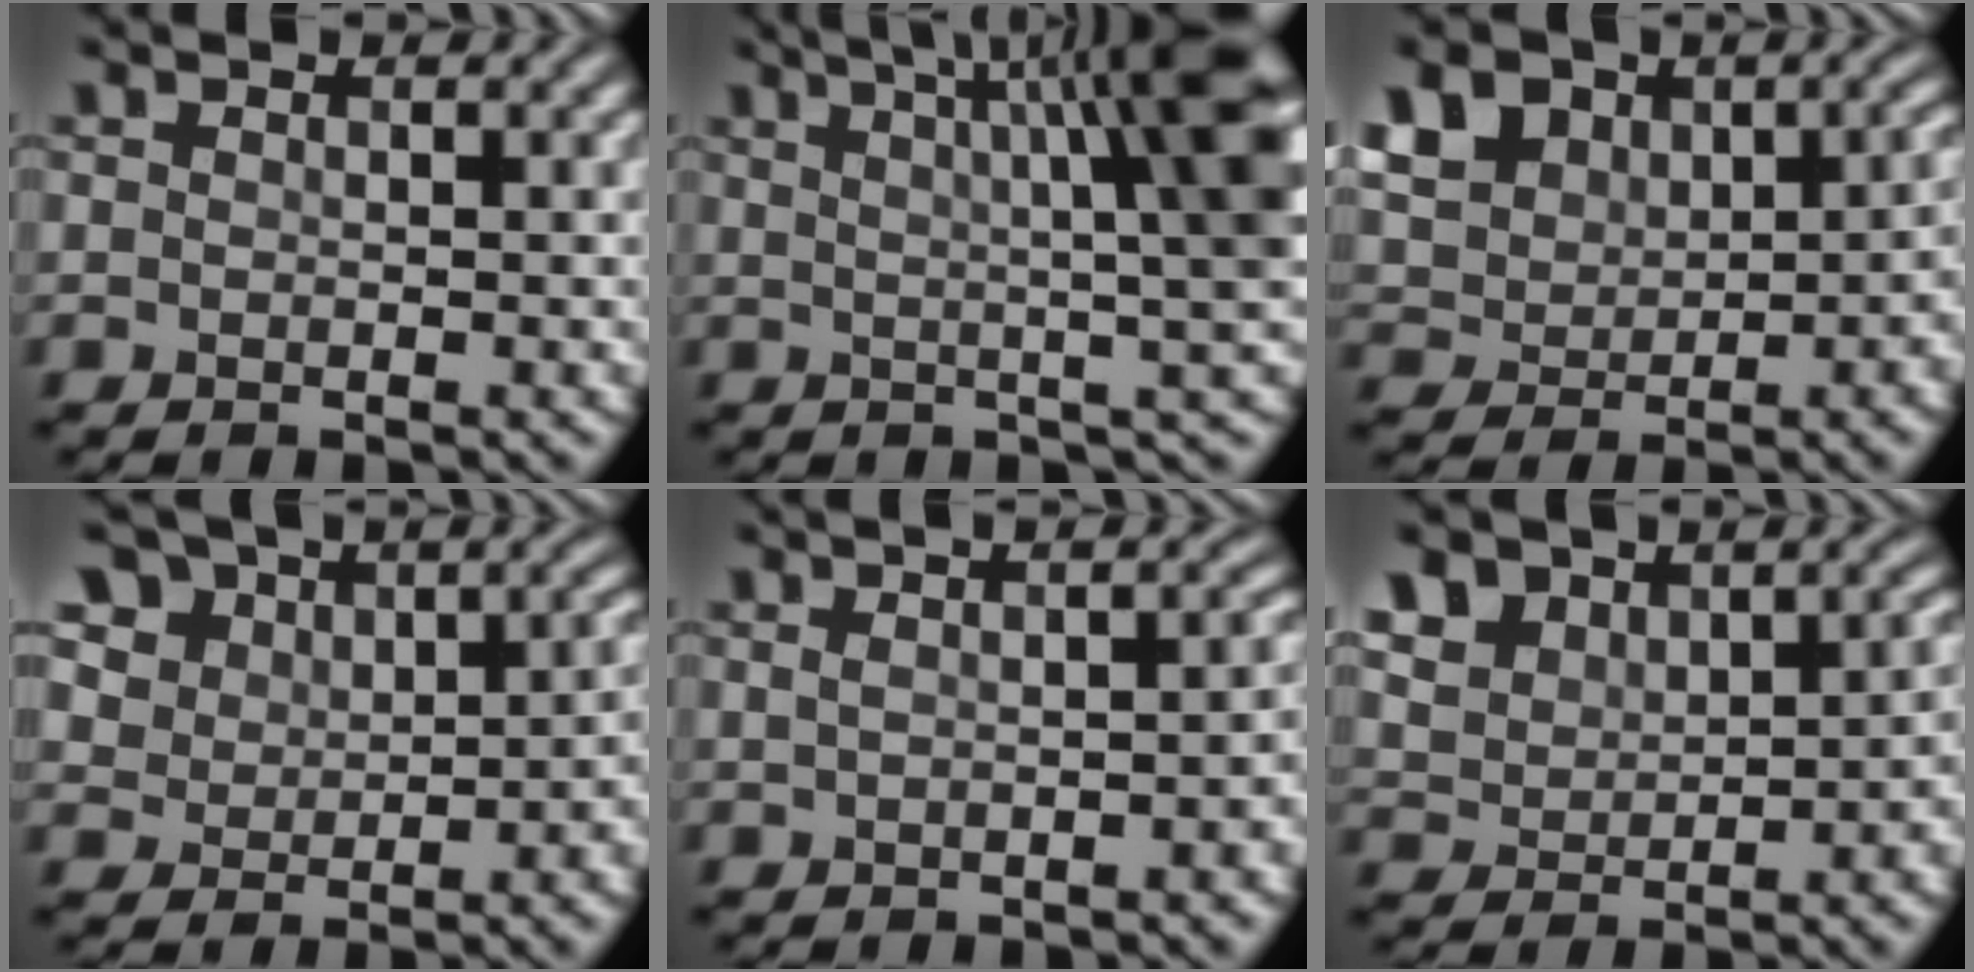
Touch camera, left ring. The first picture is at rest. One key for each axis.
{"total": 11.8, "fx": 3.7, "fy": 2.6, "fz": 10.9, "tx": -0.103, "ty": 0.023, "tz": 0.042}
{"total": 8.6, "fx": 2.6, "fy": 6.3, "fz": 5.2, "tx": -0.087, "ty": 0.007, "tz": 0.043}
{"total": 8.7, "fx": 3.8, "fy": 6.8, "fz": 4.0, "tx": -0.045, "ty": 0.006, "tz": 0.064}
{"total": 4.0, "fx": 0.0, "fy": 1.8, "fz": 3.6, "tx": -0.037, "ty": 0.007, "tz": 0.007}
{"total": 7.6, "fx": 2.8, "fy": 5.6, "fz": 4.4, "tx": -0.075, "ty": 0.012, "tz": 0.049}